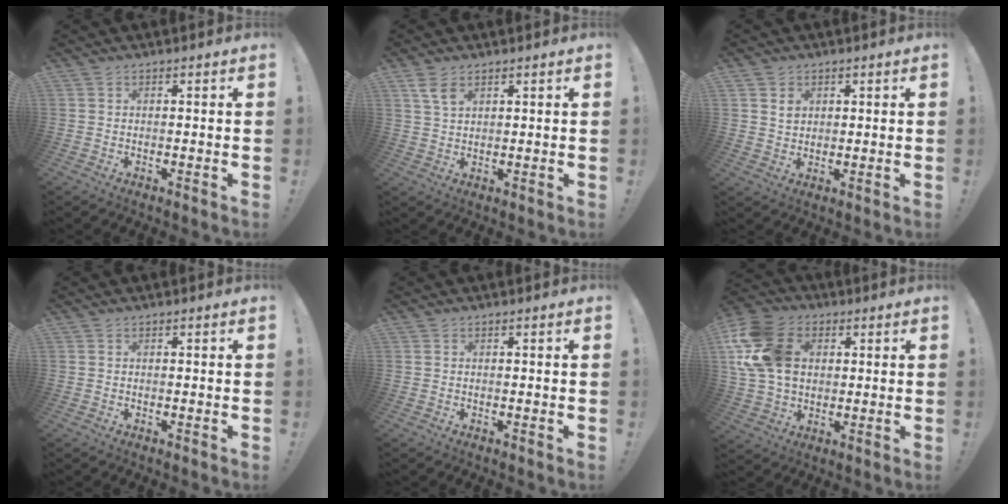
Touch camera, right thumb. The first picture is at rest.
{"total": 4.5, "force": [2.7, 2.1, 3.0], "torque": [-0.048, -0.011, 0.047]}
{"total": 3.5, "force": [1.5, 3.0, 0.8], "torque": [0.004, -0.011, 0.022]}
{"total": 0.0}
{"total": 0.0}
{"total": 18.5, "force": [4.3, 13.7, 11.6], "torque": [-0.228, -0.007, 0.085]}